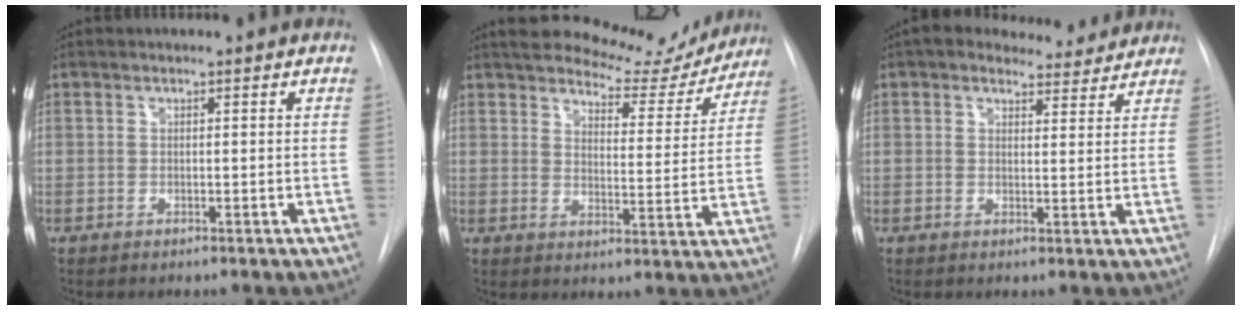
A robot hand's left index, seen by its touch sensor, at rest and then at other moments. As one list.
[{"total": 14.4, "force": [13.1, 4.4, 4.1], "torque": [-0.041, -0.016, 0.160]}, {"total": 7.6, "force": [6.9, 2.8, 1.6], "torque": [-0.010, 0.010, 0.078]}]